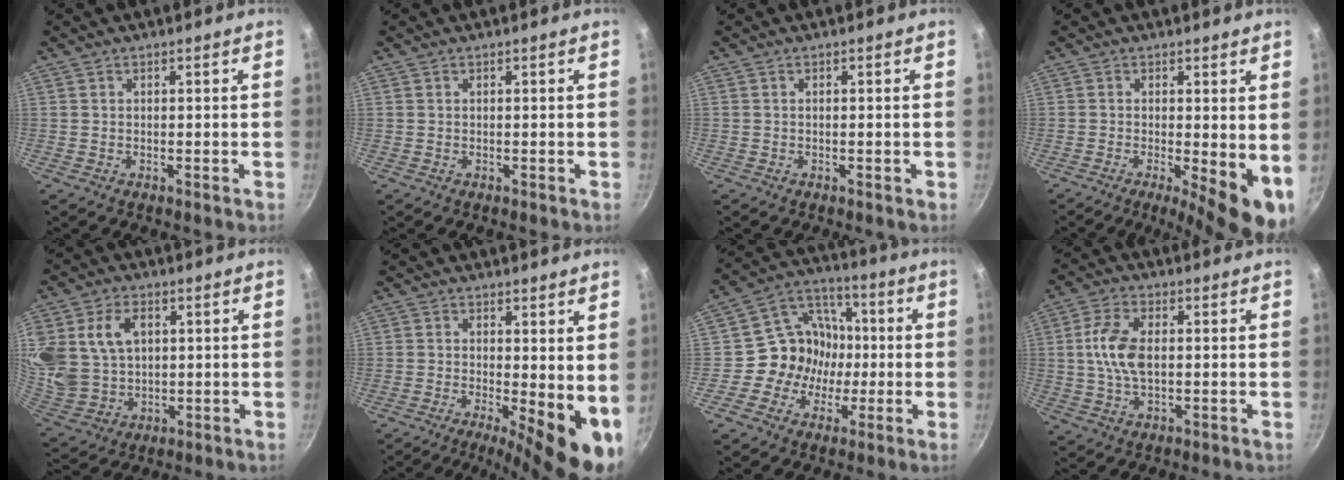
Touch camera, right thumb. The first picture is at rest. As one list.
[{"total": 0.0}, {"total": 0.6, "force": [-0.3, 0.1, 0.5], "torque": [-0.008, 0.002, -0.006]}, {"total": 9.8, "force": [-1.6, 3.1, 9.2], "torque": [-0.108, -0.009, -0.016]}, {"total": 16.4, "force": [4.3, 12.4, 9.9], "torque": [-0.206, -0.004, 0.096]}, {"total": 11.4, "force": [-1.4, 4.0, 10.6], "torque": [-0.122, -0.012, -0.013]}, {"total": 12.4, "force": [-1.8, 11.6, 4.2], "torque": [-0.020, 0.032, -0.049]}, {"total": 8.6, "force": [0.5, 4.9, 7.1], "torque": [-0.137, 0.013, 0.005]}]